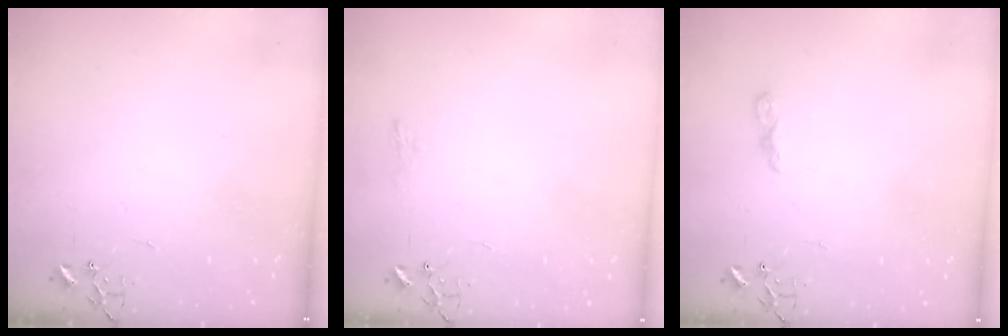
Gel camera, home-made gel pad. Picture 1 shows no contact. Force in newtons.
{"total": 5.9, "press": 5.9, "slide": 0.8}
{"total": 5.0, "press": 5.0, "slide": 0.5}